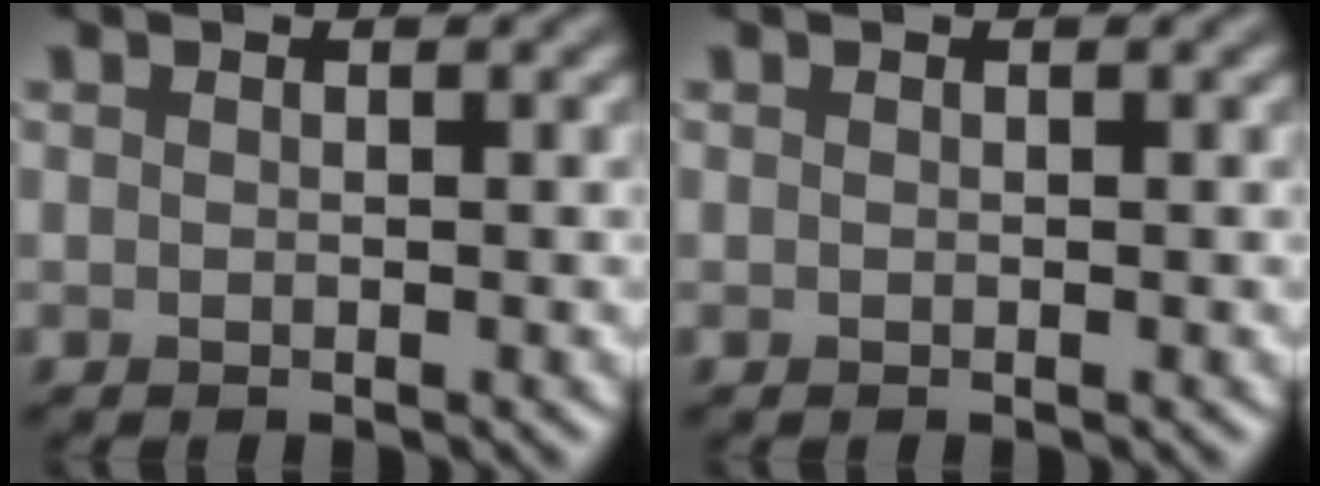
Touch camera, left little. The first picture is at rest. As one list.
[{"total": 0.0}]